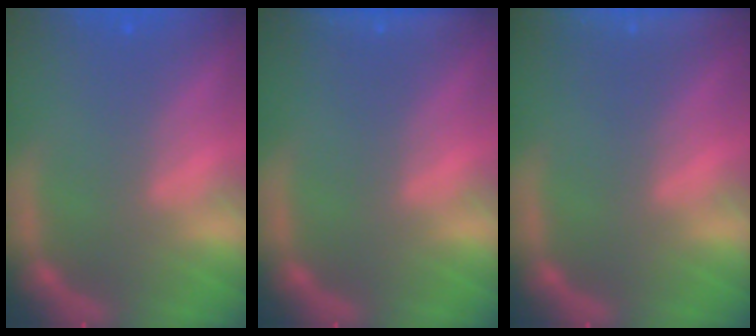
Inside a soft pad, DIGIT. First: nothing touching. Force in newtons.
{"total": 2.4}
{"total": 5.0}